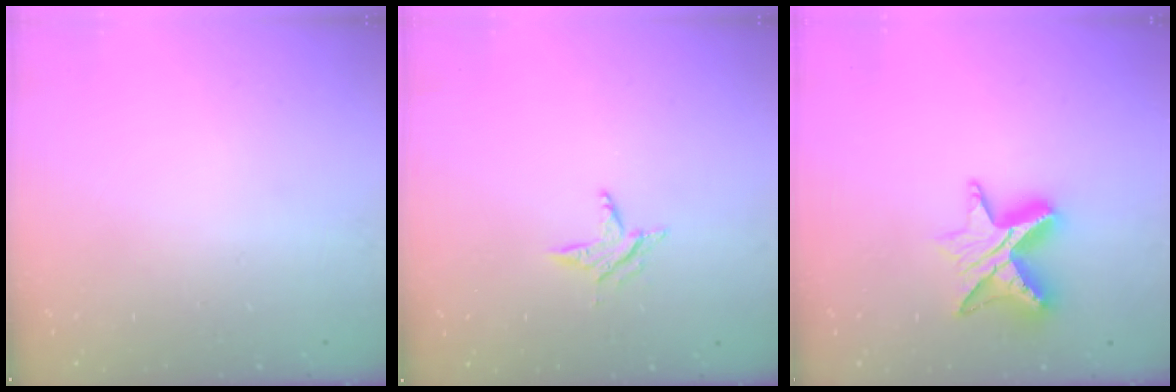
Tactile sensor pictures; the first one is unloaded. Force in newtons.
{"total": 4.9, "press": 4.9, "slide": 0.5}
{"total": 9.5, "press": 9.5, "slide": 0.7}